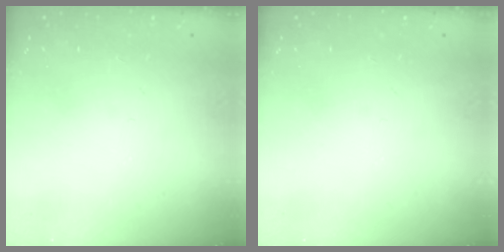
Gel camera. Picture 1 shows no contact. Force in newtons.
{"total": 0.0}